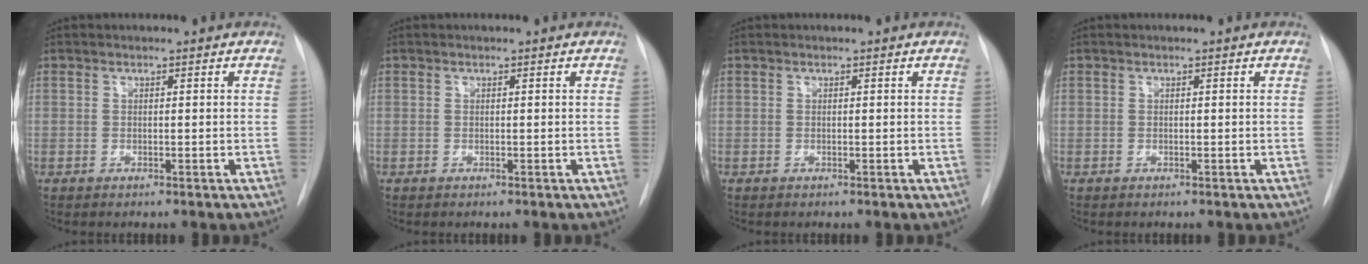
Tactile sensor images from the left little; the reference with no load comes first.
{"total": 0.0}
{"total": 0.0}
{"total": 0.0}